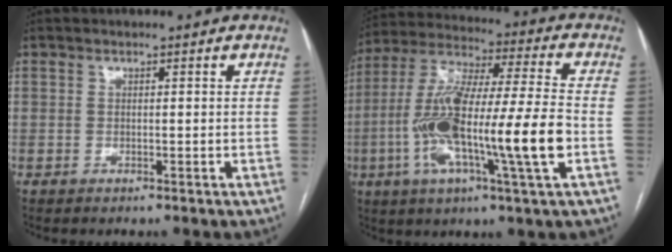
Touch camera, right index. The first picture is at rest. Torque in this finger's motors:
{"motor_torque": [2.14, 0.00, 0.93, 0.21]}